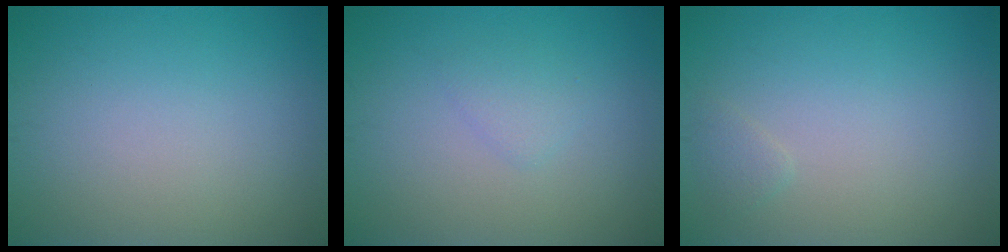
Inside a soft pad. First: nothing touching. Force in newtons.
{"total": 1.2, "press": 1.2, "slide": 0.1}
{"total": 0.8, "press": 0.8, "slide": 0.1}